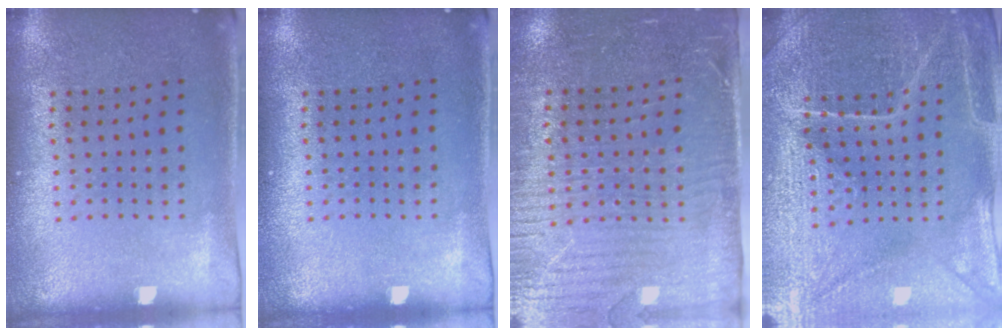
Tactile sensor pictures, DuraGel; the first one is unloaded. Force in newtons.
{"total": 0.0}
{"total": 3.5, "press": 3.1, "slide": 1.5}
{"total": 4.3, "press": 4.2, "slide": 1.0}